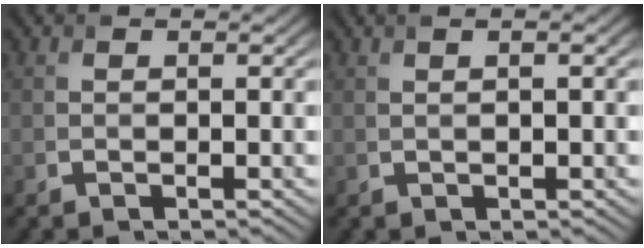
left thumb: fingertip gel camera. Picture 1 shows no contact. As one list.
[{"total": 1.3, "force": [0.8, 0.3, 1.0], "torque": [-0.014, -0.002, 0.010]}]